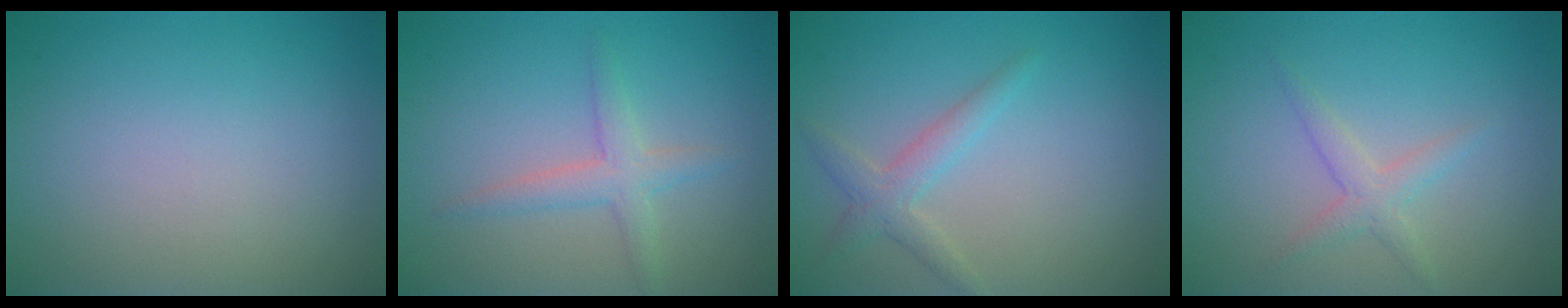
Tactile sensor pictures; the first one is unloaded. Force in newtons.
{"total": 2.3, "press": 2.3, "slide": 0.2}
{"total": 2.2, "press": 2.2, "slide": 0.1}
{"total": 1.8, "press": 1.8, "slide": 0.1}